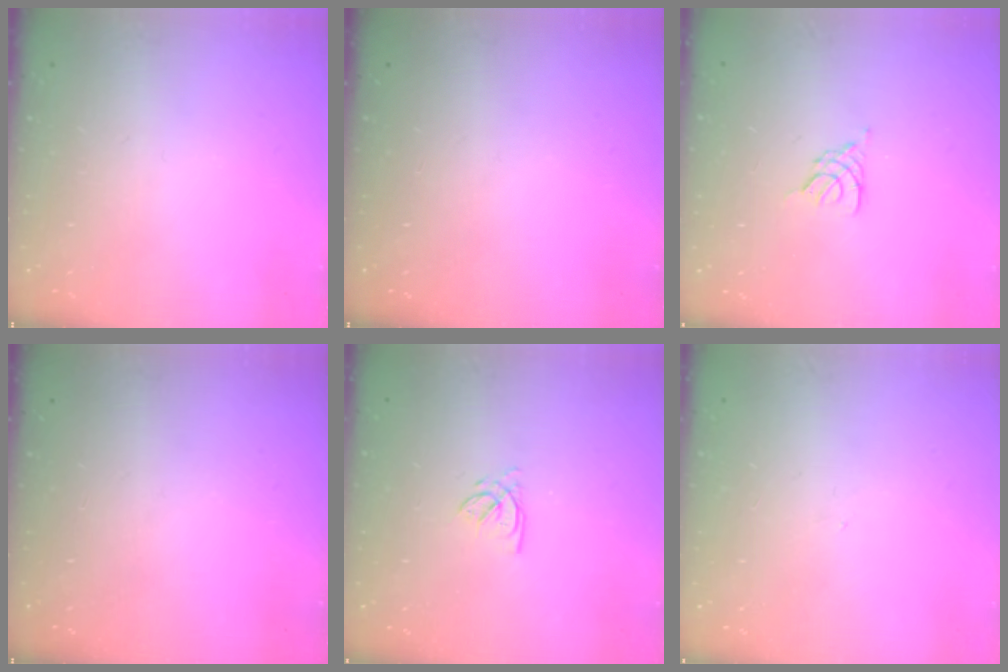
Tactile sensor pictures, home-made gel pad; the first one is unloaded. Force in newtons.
{"total": 0.0}
{"total": 2.3, "press": 2.3, "slide": 0.5}
{"total": 0.0}
{"total": 2.2, "press": 2.2, "slide": 0.3}
{"total": 0.0}